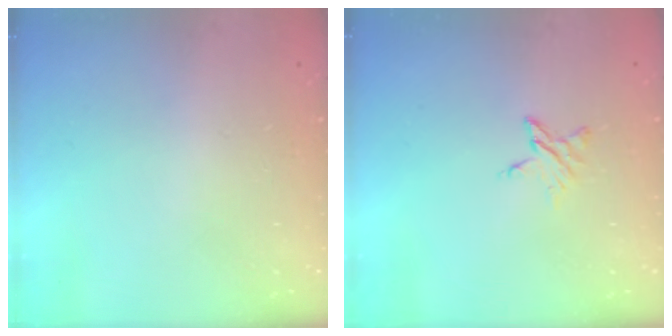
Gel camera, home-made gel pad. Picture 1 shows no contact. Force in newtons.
{"total": 4.2, "press": 4.2, "slide": 0.4}